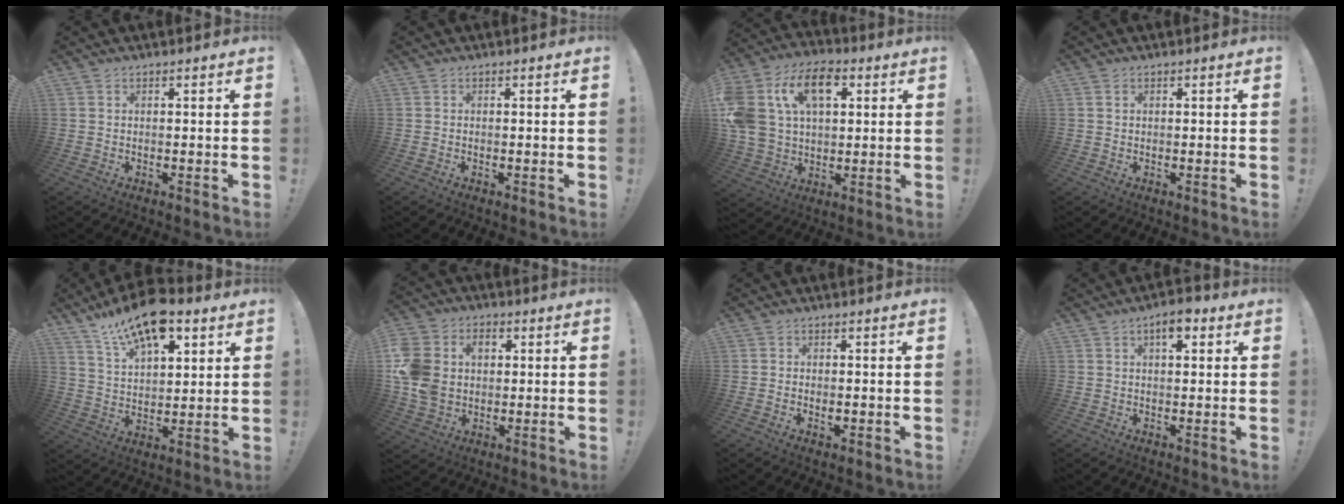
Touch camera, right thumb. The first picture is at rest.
{"total": 0.0}
{"total": 19.5, "force": [6.8, 13.4, 12.4], "torque": [-0.236, -0.012, 0.122]}
{"total": 0.8, "force": [0.5, 0.6, 0.3], "torque": [-0.012, 0.004, 0.011]}
{"total": 15.3, "force": [10.2, 6.7, 9.2], "torque": [-0.157, -0.056, 0.181]}
{"total": 14.8, "force": [1.9, 12.1, 8.3], "torque": [-0.168, -0.001, 0.038]}
{"total": 1.4, "force": [-0.6, 0.9, 0.9], "torque": [-0.011, 0.001, -0.010]}
{"total": 4.9, "force": [2.4, 2.3, 3.6], "torque": [-0.049, -0.004, 0.036]}